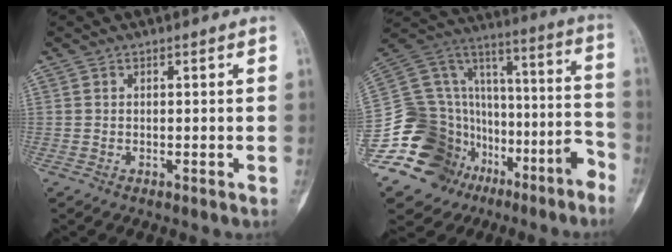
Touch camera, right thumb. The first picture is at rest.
{"total": 27.5, "force": [-15.8, 19.1, 11.9], "torque": [-0.174, 0.164, -0.251]}